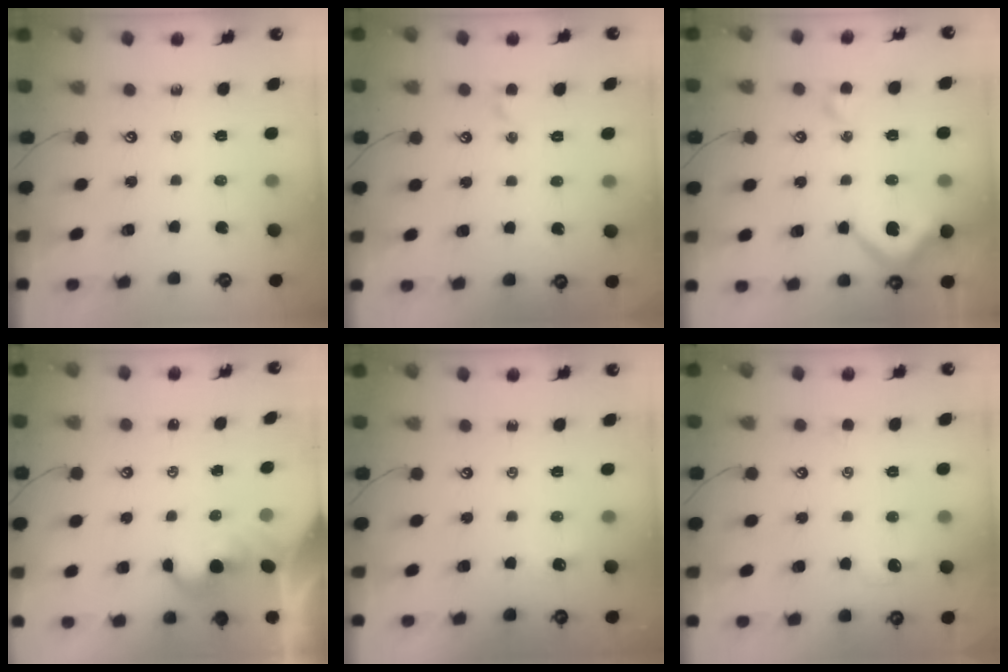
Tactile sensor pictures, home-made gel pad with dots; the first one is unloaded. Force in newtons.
{"total": 0.9, "press": 0.8, "slide": 0.4}
{"total": 10.3, "press": 10.2, "slide": 1.5}
{"total": 2.0, "press": 2.0, "slide": 0.4}
{"total": 2.7, "press": 2.7, "slide": 0.4}
{"total": 0.5, "press": 0.2, "slide": 0.5}